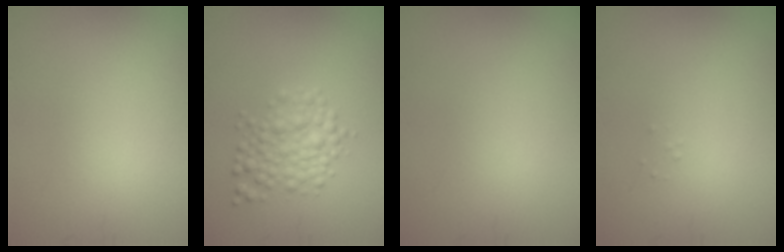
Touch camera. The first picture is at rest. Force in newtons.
{"total": 3.3, "press": 3.3, "slide": 0.1}
{"total": 0.0}
{"total": 0.0}